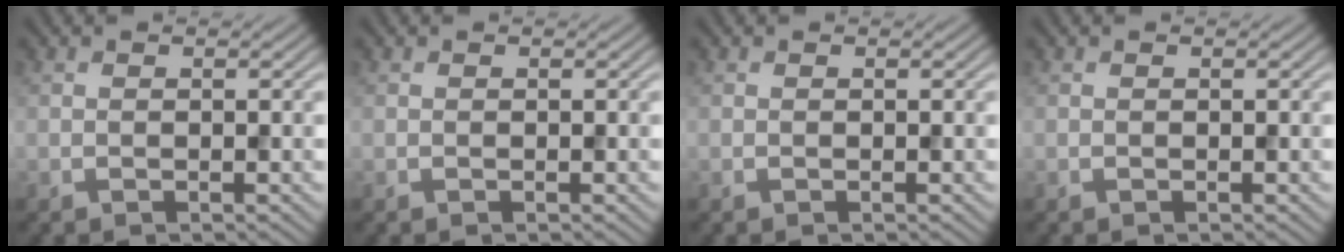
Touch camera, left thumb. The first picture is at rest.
{"total": 0.0}
{"total": 0.0}
{"total": 0.0}